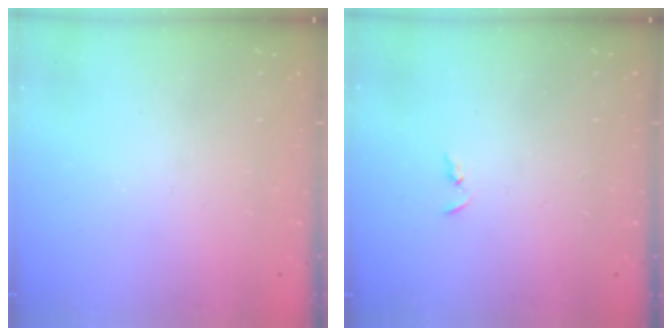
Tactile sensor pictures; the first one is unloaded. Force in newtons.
{"total": 2.4, "press": 2.3, "slide": 0.2}